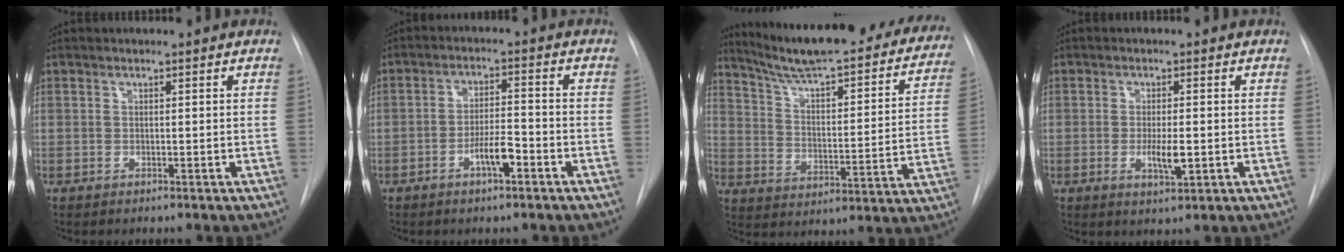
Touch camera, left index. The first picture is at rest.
{"total": 5.4, "force": [-4.0, 0.7, 3.5], "torque": [-0.066, 0.000, -0.066]}
{"total": 28.3, "force": [24.2, 5.0, 13.7], "torque": [-0.201, -0.052, 0.313]}
{"total": 4.0, "force": [-2.2, 0.7, 3.3], "torque": [-0.061, -0.010, -0.031]}